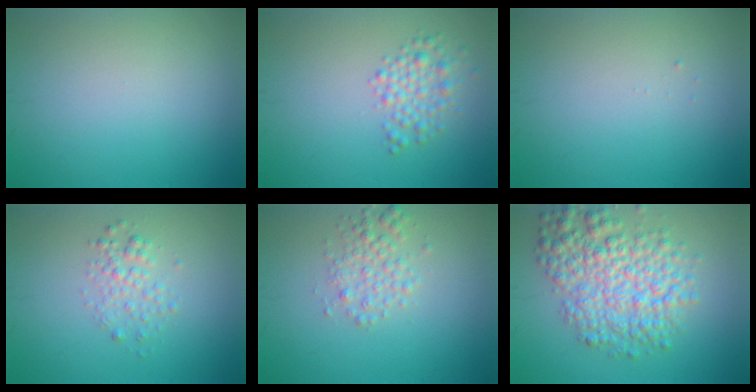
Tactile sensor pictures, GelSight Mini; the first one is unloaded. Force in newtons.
{"total": 2.6, "press": 2.6, "slide": 0.1}
{"total": 0.0}
{"total": 1.9, "press": 1.9, "slide": 0.1}
{"total": 2.4, "press": 2.4, "slide": 0.1}
{"total": 7.1, "press": 7.1, "slide": 0.2}